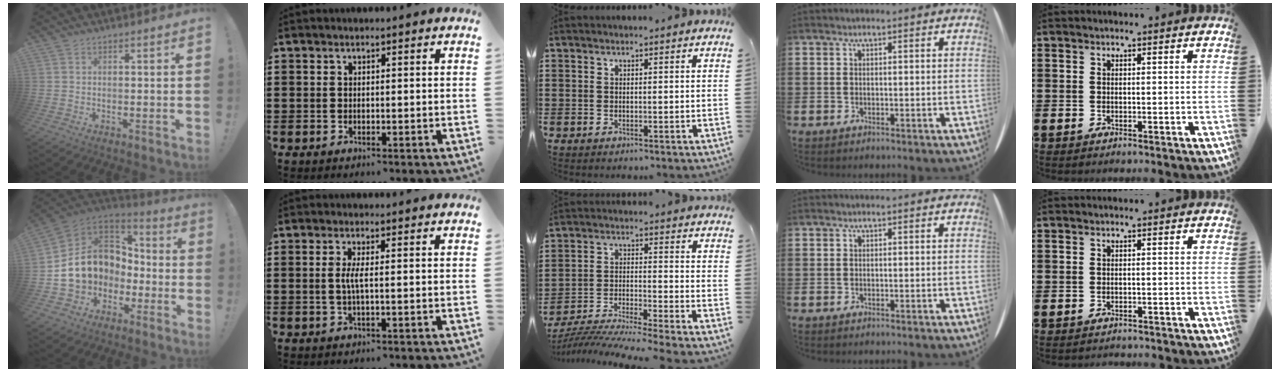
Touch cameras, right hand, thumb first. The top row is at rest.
{"thumb": {"total": 15.5, "force": [0.4, 13.5, 7.6], "torque": [-0.112, 0.002, 0.036]}, "index": {"total": 2.4, "force": [-0.1, -0.2, 2.4], "torque": [-0.054, -0.012, -0.005]}, "middle": {"total": 6.2, "force": [-5.9, -0.5, 1.6], "torque": [-0.035, -0.016, -0.120]}, "little": {"total": 0.8, "force": [-0.8, 0.0, 0.0], "torque": [-0.001, -0.001, -0.016]}}